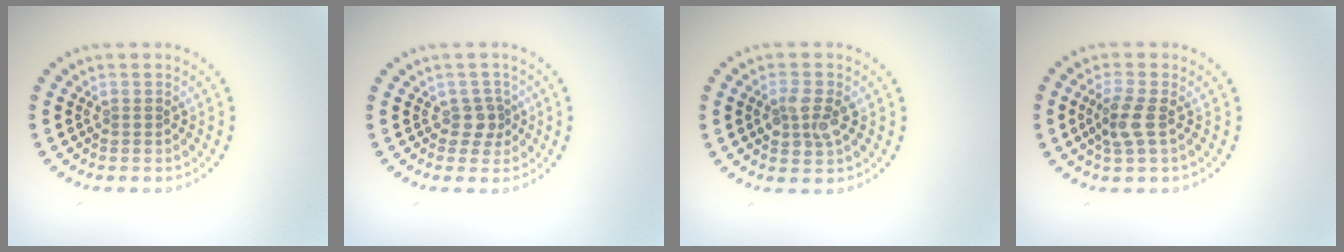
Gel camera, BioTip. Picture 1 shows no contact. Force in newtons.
{"total": 1.8, "press": 1.4, "slide": 1.1}
{"total": 2.5, "press": 2.5, "slide": 0.2}
{"total": 2.7, "press": 2.4, "slide": 1.1}